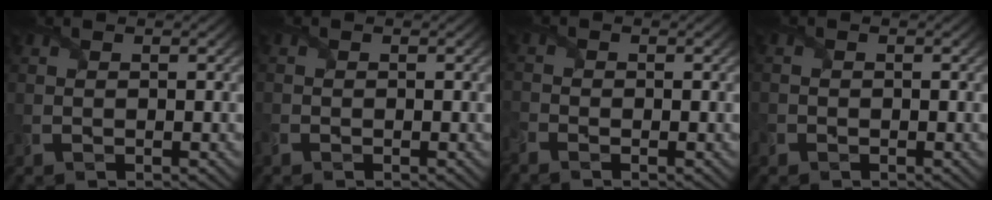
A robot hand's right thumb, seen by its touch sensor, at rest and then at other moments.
{"total": 1.1, "force": [-0.9, 0.5, 0.3], "torque": [-0.012, -0.004, -0.023]}
{"total": 2.2, "force": [-1.9, 0.7, 0.7], "torque": [-0.025, -0.013, -0.052]}
{"total": 1.1, "force": [-0.8, 0.9, 0.1], "torque": [0.000, -0.005, -0.018]}